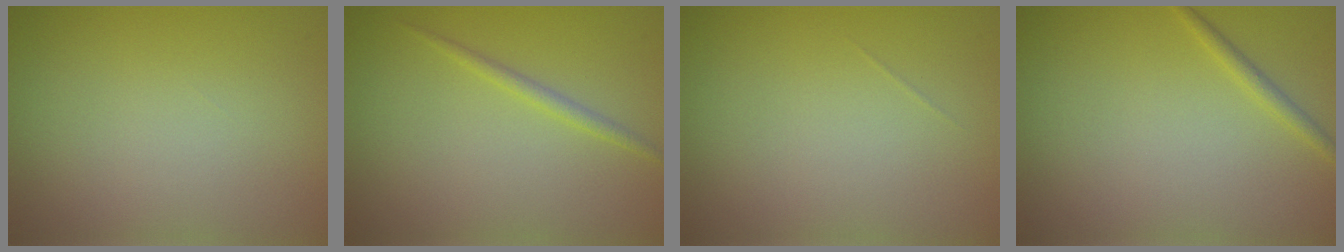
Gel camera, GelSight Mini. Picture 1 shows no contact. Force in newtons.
{"total": 1.2, "press": 1.2, "slide": 0.1}
{"total": 0.0}
{"total": 1.1, "press": 1.1, "slide": 0.1}